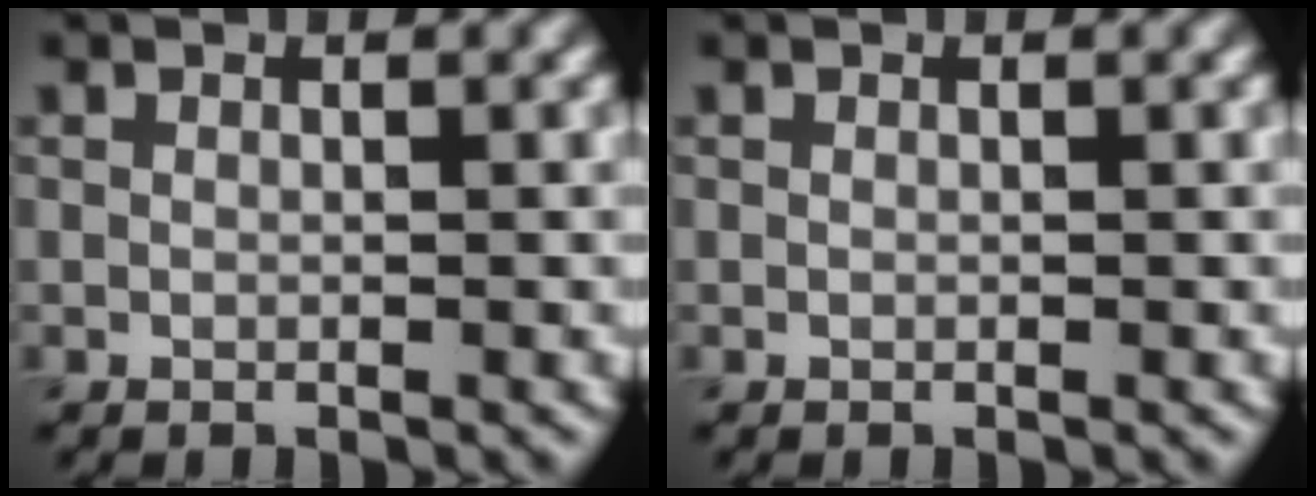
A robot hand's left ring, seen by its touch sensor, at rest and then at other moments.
{"total": 0.0}